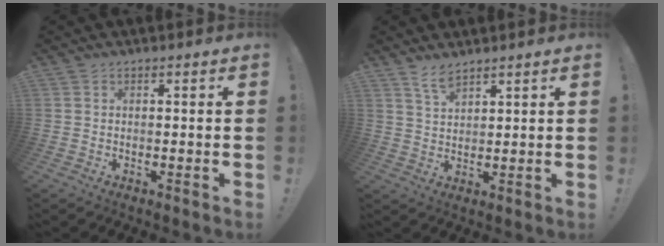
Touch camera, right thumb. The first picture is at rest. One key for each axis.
{"total": 4.6, "fx": 3.7, "fy": 1.2, "fz": 2.3, "tx": -0.045, "ty": -0.021, "tz": 0.068}